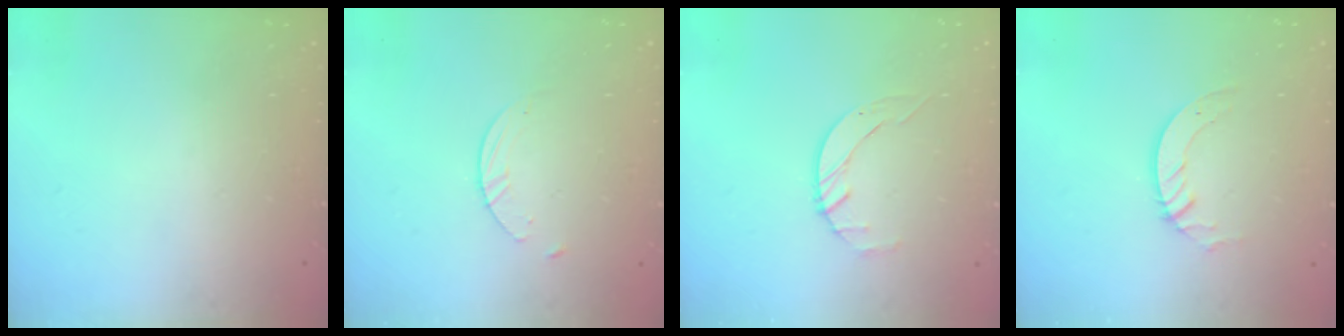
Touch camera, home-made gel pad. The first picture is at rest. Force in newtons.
{"total": 2.7, "press": 2.6, "slide": 0.3}
{"total": 2.1, "press": 2.0, "slide": 0.3}
{"total": 2.8, "press": 2.8, "slide": 0.2}